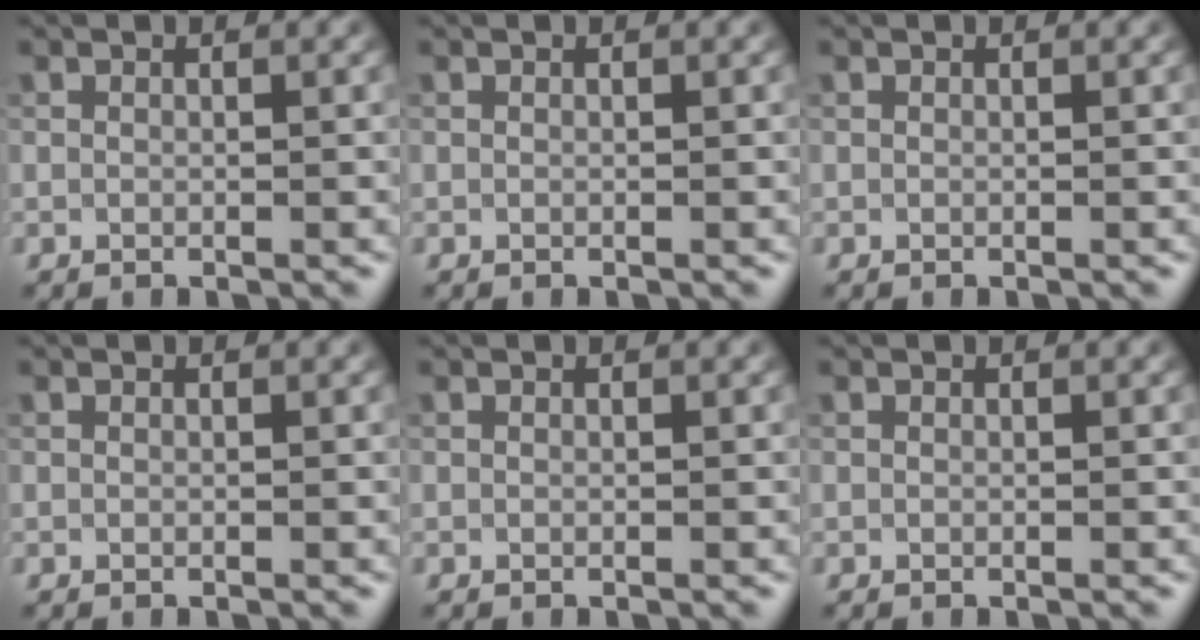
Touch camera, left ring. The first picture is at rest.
{"total": 0.0}
{"total": 0.0}
{"total": 0.0}
{"total": 0.0}
{"total": 0.0}